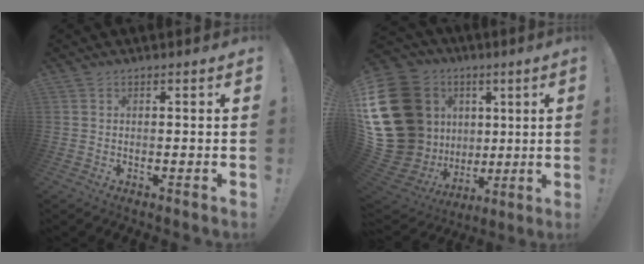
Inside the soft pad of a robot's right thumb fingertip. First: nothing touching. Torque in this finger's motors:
{"motor_torque": [1.79, 3.22, 0.46, 0.08, 0.16]}